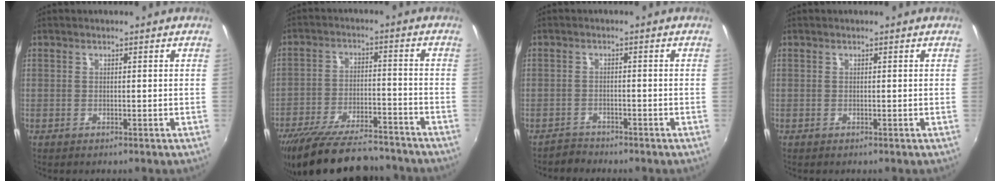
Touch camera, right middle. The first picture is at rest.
{"total": 19.1, "force": [-16.4, 5.0, 8.3], "torque": [-0.165, -0.020, -0.247]}
{"total": 2.4, "force": [-2.2, 1.0, -0.2], "torque": [-0.005, 0.004, -0.043]}
{"total": 0.0}